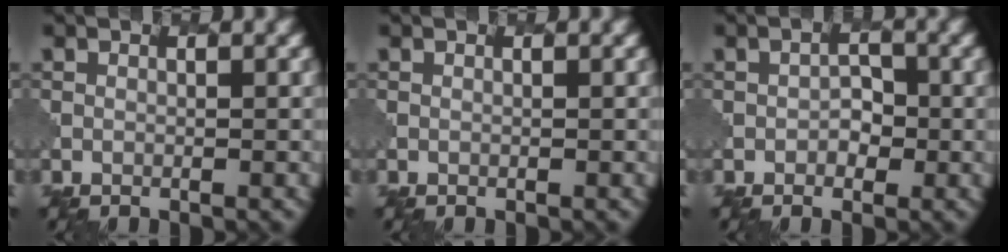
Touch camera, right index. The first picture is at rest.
{"total": 0.0}
{"total": 1.4, "force": [-0.3, 1.1, 0.8], "torque": [-0.011, 0.004, -0.003]}